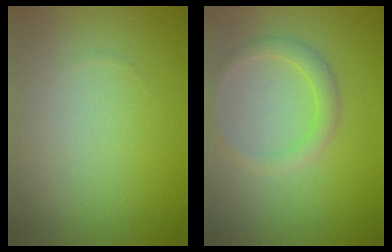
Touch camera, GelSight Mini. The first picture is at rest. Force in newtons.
{"total": 1.9, "press": 1.9, "slide": 0.1}